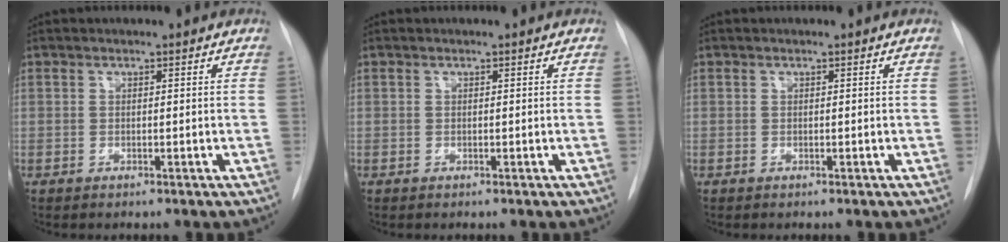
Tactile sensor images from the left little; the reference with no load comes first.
{"total": 0.0}
{"total": 0.0}